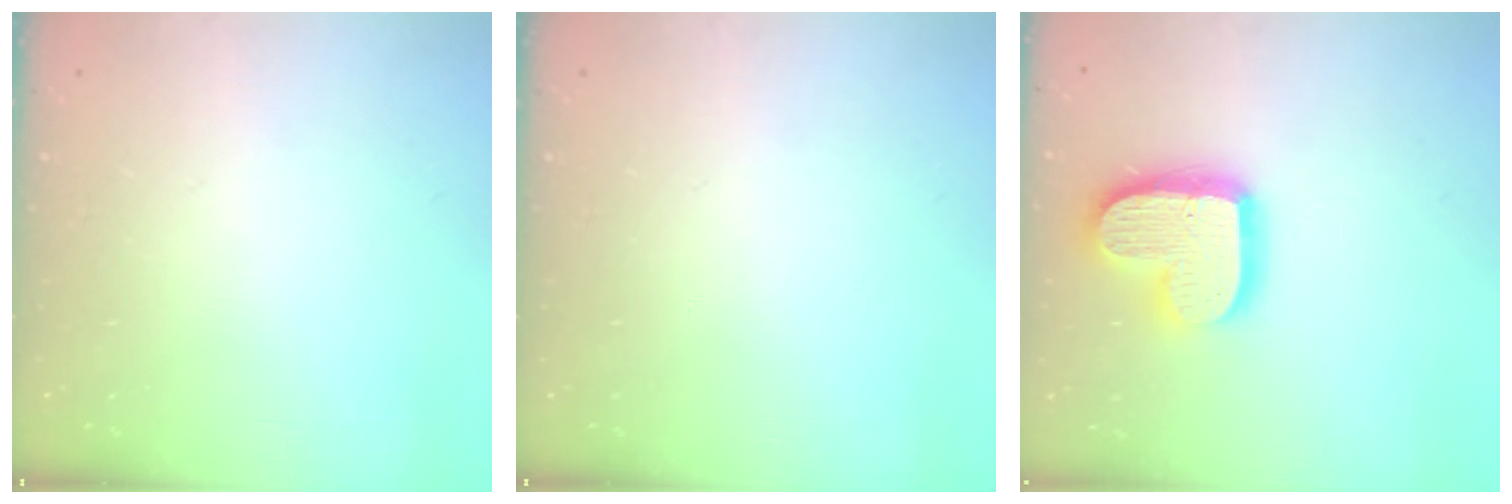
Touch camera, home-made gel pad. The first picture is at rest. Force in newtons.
{"total": 0.0}
{"total": 16.7, "press": 16.6, "slide": 1.2}